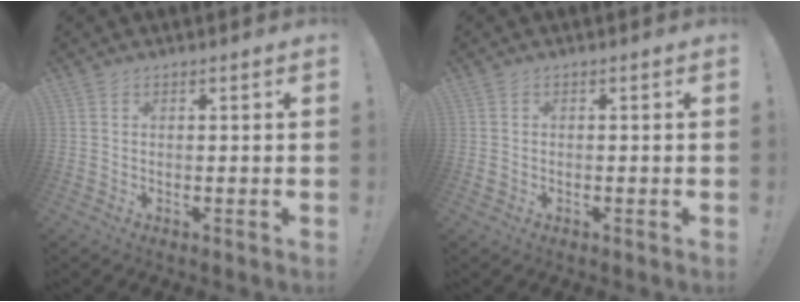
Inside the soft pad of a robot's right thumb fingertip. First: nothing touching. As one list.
[{"total": 0.9, "force": [-0.5, 0.7, 0.2], "torque": [-0.010, 0.005, -0.007]}]